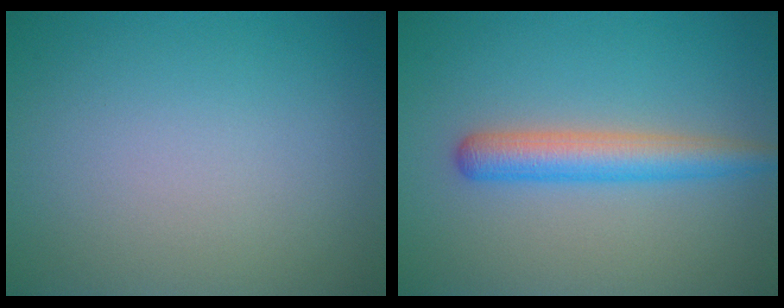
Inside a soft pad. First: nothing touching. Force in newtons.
{"total": 3.9, "press": 3.9, "slide": 0.1}